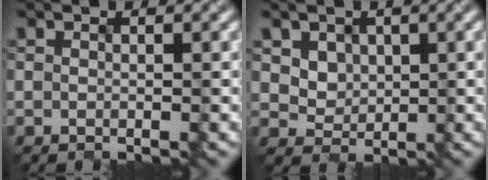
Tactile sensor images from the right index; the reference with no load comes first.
{"total": 4.1, "force": [1.9, 3.3, 1.6], "torque": [-0.051, 0.001, 0.041]}